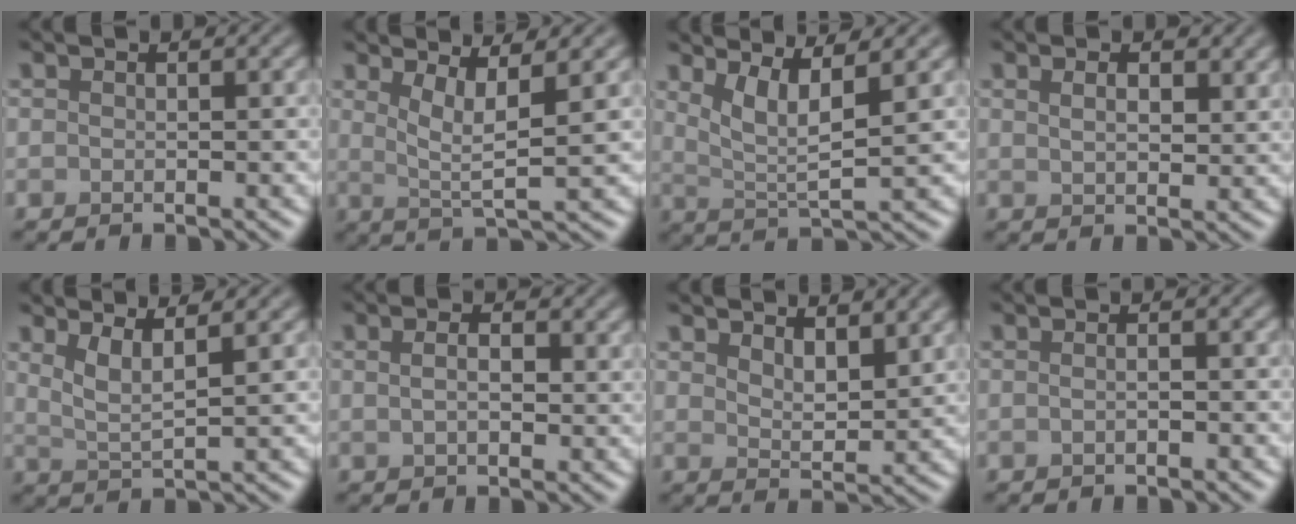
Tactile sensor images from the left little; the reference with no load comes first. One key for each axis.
{"total": 4.1, "fx": 1.6, "fy": 0.8, "fz": 3.7, "tx": -0.065, "ty": -0.008, "tz": 0.033}
{"total": 4.2, "fx": 2.1, "fy": 0.9, "fz": 3.5, "tx": -0.069, "ty": -0.006, "tz": 0.044}
{"total": 2.9, "fx": 1.5, "fy": 1.4, "fz": 2.0, "tx": -0.034, "ty": -0.002, "tz": 0.030}
{"total": 3.0, "fx": 1.7, "fy": 0.7, "fz": 2.4, "tx": -0.044, "ty": -0.006, "tz": 0.036}
{"total": 3.5, "fx": 1.3, "fy": 2.0, "fz": 2.6, "tx": -0.040, "ty": 0.011, "tz": 0.010}
{"total": 3.8, "fx": 2.6, "fy": 1.4, "fz": 2.3, "tx": -0.043, "ty": -0.007, "tz": 0.046}
{"total": 1.5, "fx": 0.1, "fy": 0.7, "fz": 1.4, "tx": -0.008, "ty": -0.003, "tz": -0.014}